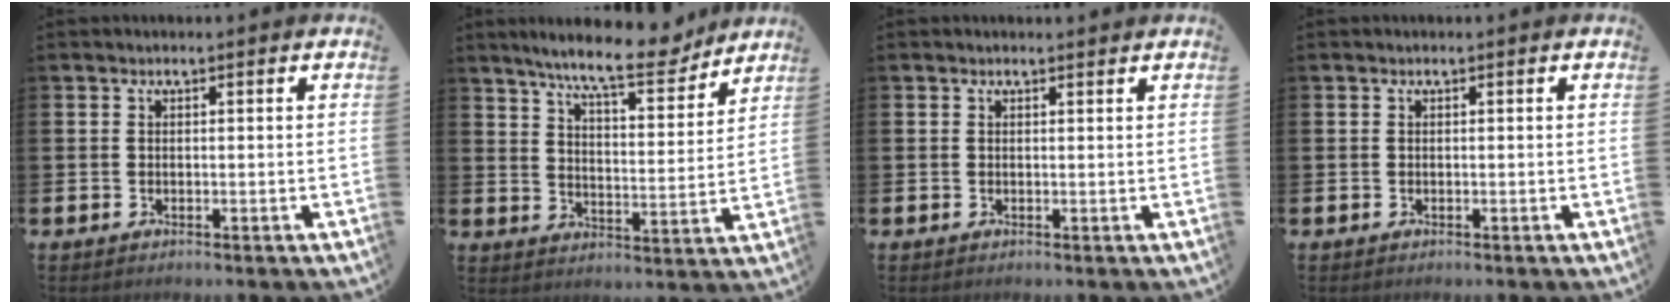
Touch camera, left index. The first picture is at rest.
{"total": 10.0, "force": [8.9, 1.5, 4.3], "torque": [-0.088, -0.051, 0.153]}
{"total": 0.6, "force": [0.6, 0.0, 0.1], "torque": [0.010, -0.005, 0.008]}
{"total": 0.0}